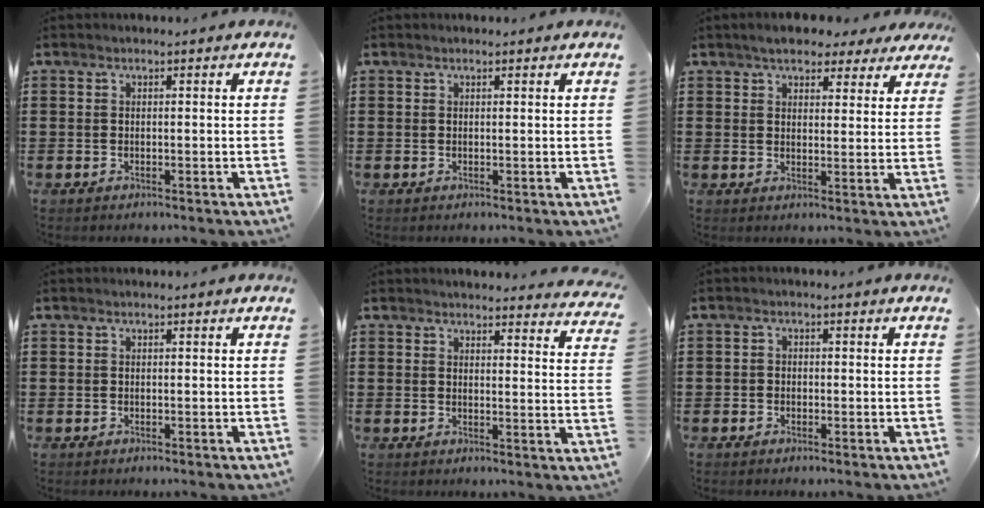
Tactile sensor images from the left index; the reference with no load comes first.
{"total": 0.0}
{"total": 4.9, "force": [4.1, 2.0, 1.6], "torque": [-0.040, -0.001, 0.075]}
{"total": 0.0}
{"total": 2.9, "force": [2.9, 0.1, 0.2], "torque": [-0.008, -0.017, 0.052]}
{"total": 1.1, "force": [-0.7, 0.9, 0.1], "torque": [-0.006, 0.003, -0.016]}